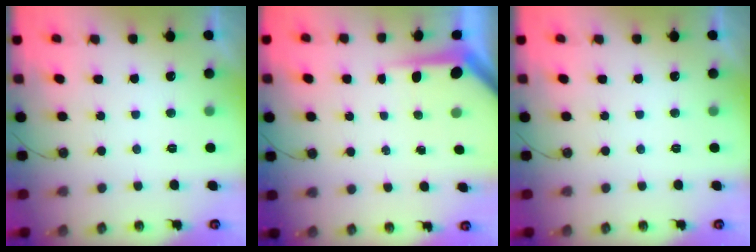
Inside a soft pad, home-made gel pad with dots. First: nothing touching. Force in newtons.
{"total": 4.4, "press": 4.4, "slide": 0.4}
{"total": 0.0}